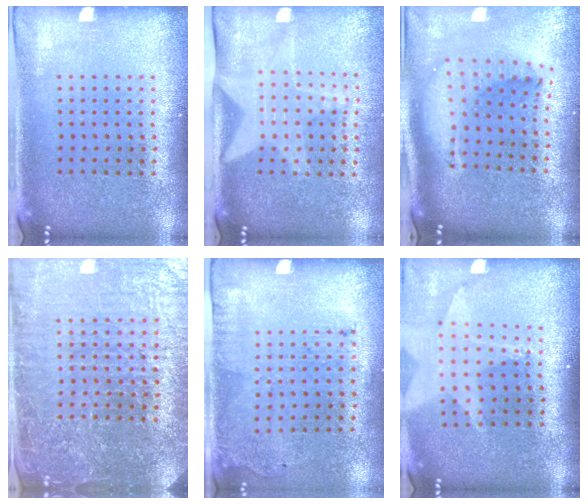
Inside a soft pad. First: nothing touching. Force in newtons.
{"total": 1.9, "press": 1.5, "slide": 1.1}
{"total": 1.9, "press": 1.5, "slide": 1.2}
{"total": 5.4, "press": 4.9, "slide": 2.3}
{"total": 1.7, "press": 1.1, "slide": 1.3}
{"total": 1.8, "press": 1.5, "slide": 1.0}